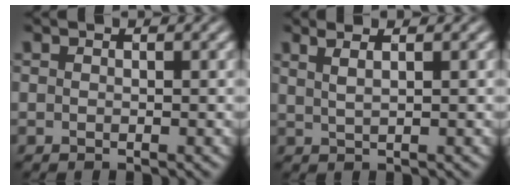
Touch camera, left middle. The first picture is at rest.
{"total": 2.5, "force": [1.4, 1.0, 1.8], "torque": [-0.010, 0.007, 0.005]}